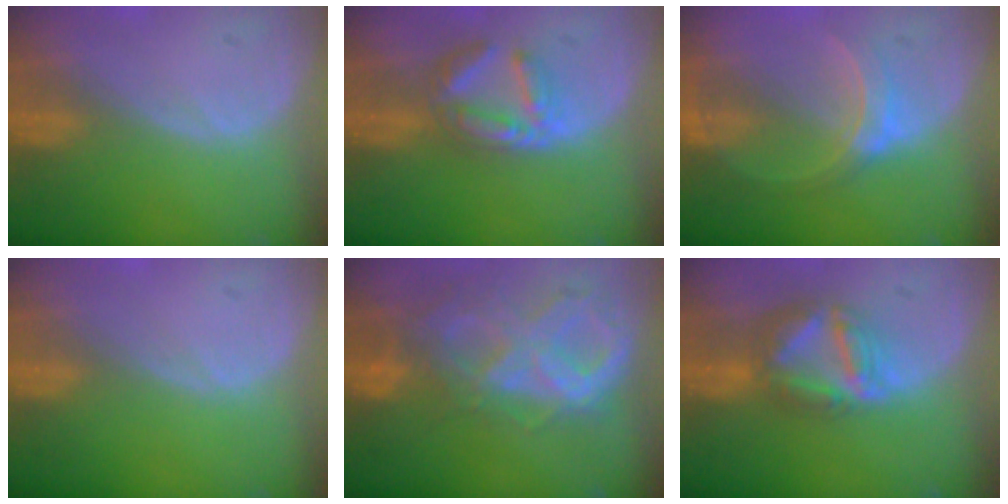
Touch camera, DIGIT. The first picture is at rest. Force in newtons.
{"total": 6.0, "press": 5.7, "slide": 1.8}
{"total": 6.0, "press": 5.5, "slide": 2.3}
{"total": 0.0}
{"total": 10.5, "press": 8.8, "slide": 5.8}
{"total": 7.9, "press": 6.8, "slide": 4.0}